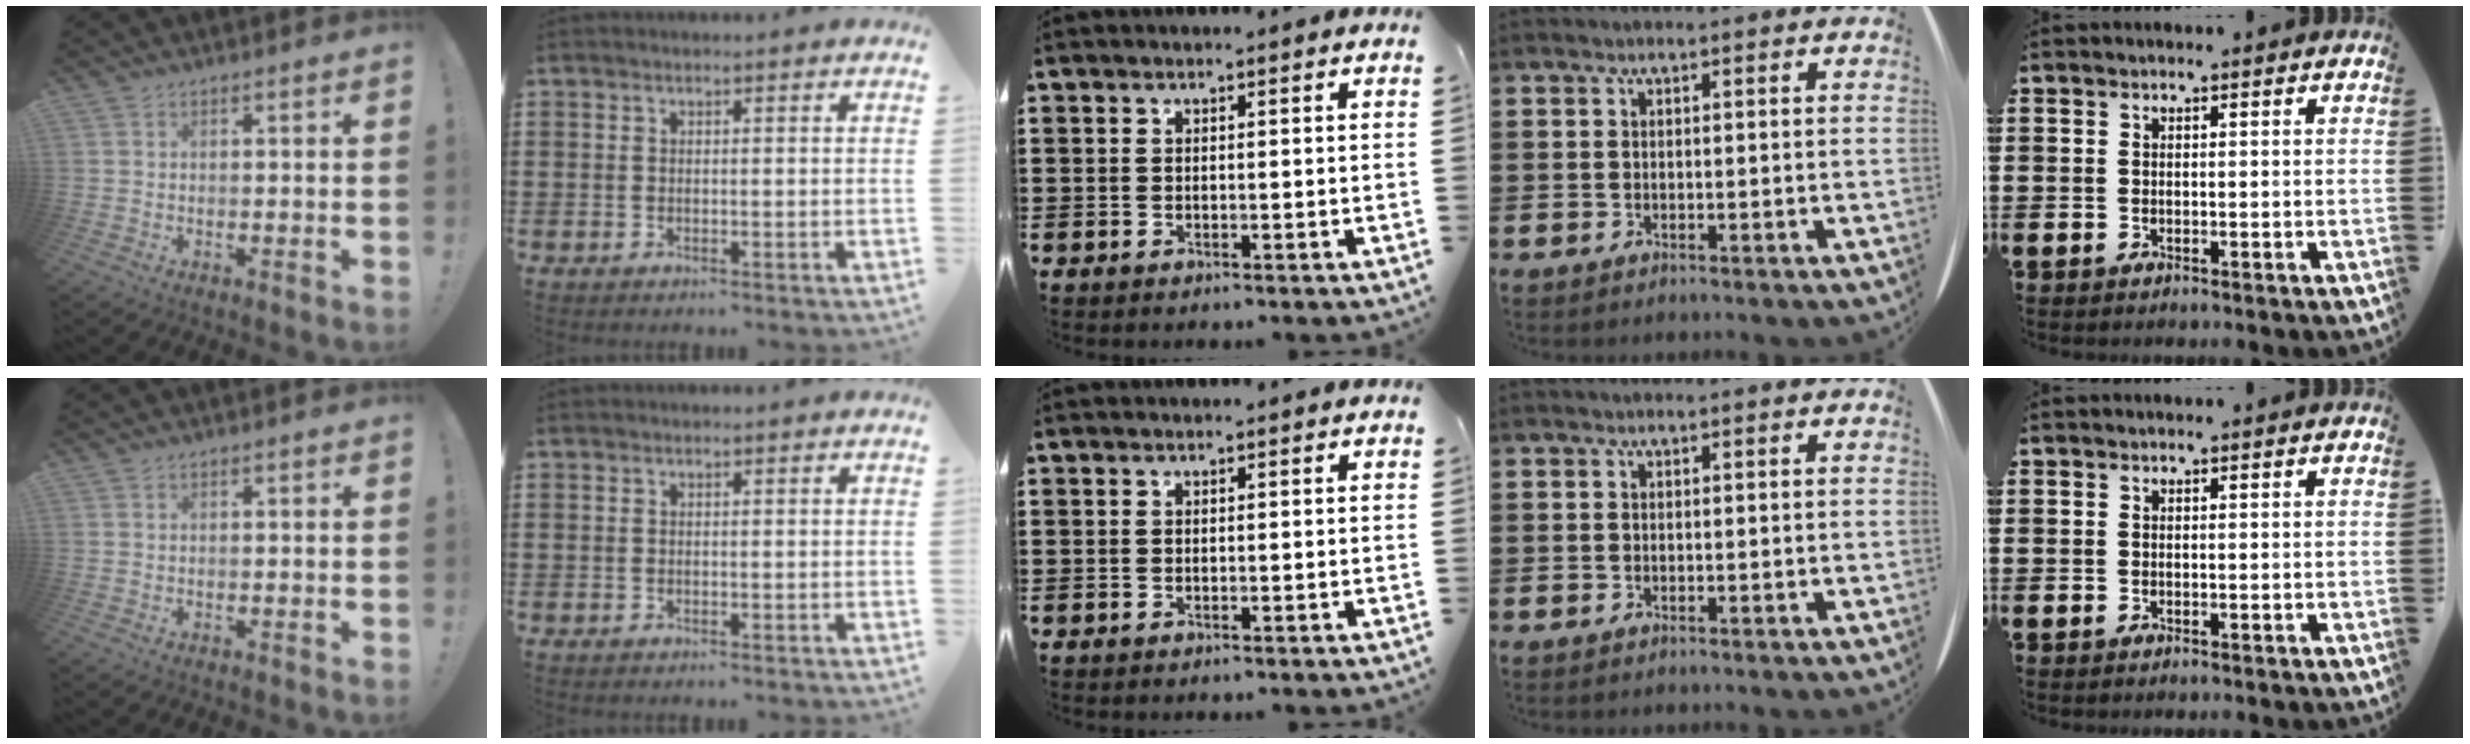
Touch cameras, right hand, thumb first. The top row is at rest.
{}